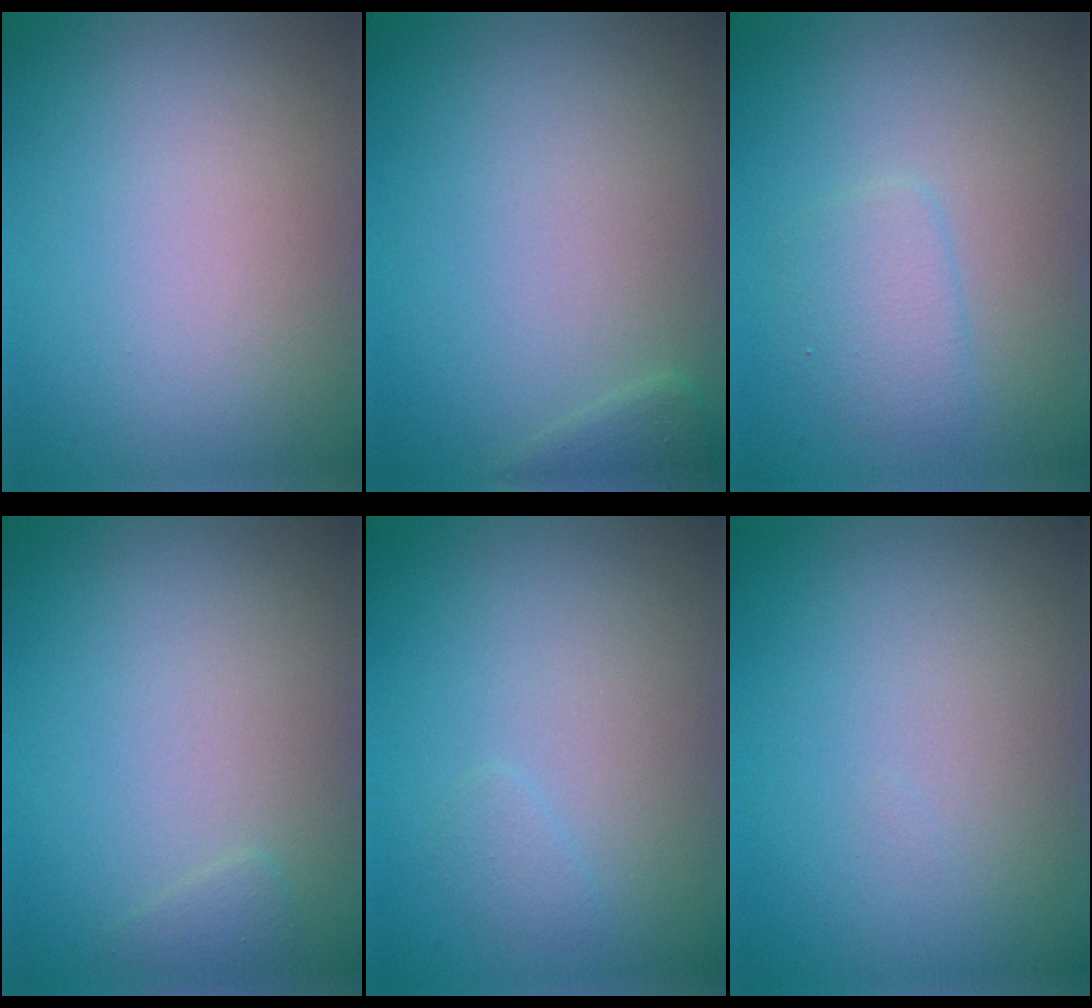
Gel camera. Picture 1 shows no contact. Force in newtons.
{"total": 1.1, "press": 1.1, "slide": 0.1}
{"total": 1.9, "press": 1.9, "slide": 0.2}
{"total": 0.7, "press": 0.7, "slide": 0.1}
{"total": 0.7, "press": 0.7, "slide": 0.1}
{"total": 0.0}